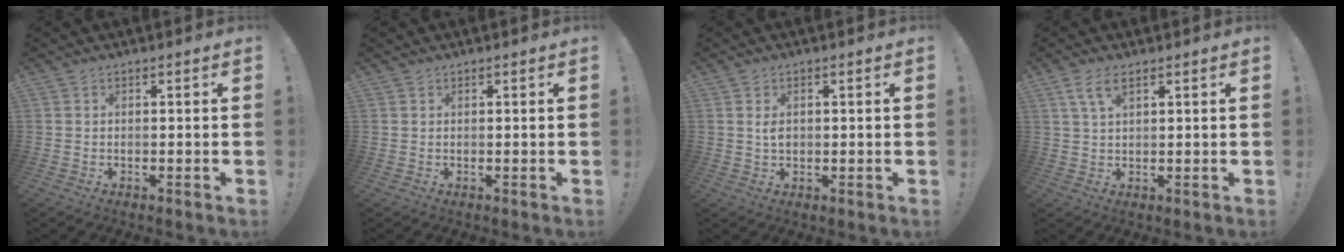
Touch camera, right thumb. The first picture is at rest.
{"total": 0.6, "force": [0.5, 0.3, 0.0], "torque": [0.005, -0.003, 0.009]}
{"total": 2.3, "force": [0.4, 1.6, 1.5], "torque": [-0.021, 0.000, 0.005]}
{"total": 5.2, "force": [2.6, 1.9, 4.0], "torque": [-0.073, -0.001, 0.047]}